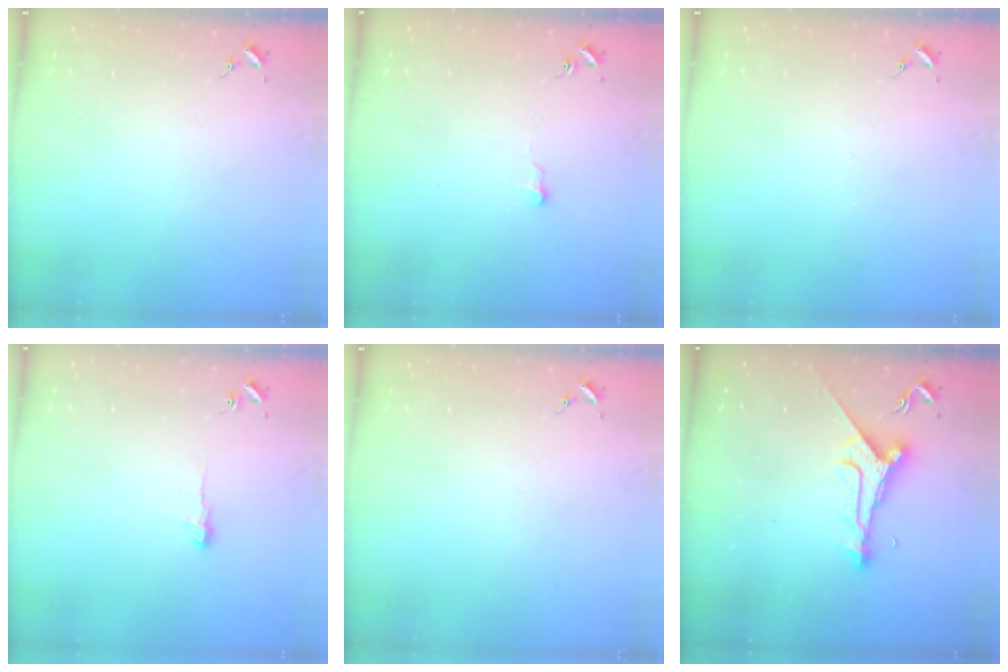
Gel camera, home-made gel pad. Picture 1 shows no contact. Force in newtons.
{"total": 3.3, "press": 3.3, "slide": 0.2}
{"total": 0.0}
{"total": 4.3, "press": 4.3, "slide": 0.5}
{"total": 0.0}
{"total": 9.5, "press": 9.5, "slide": 0.3}